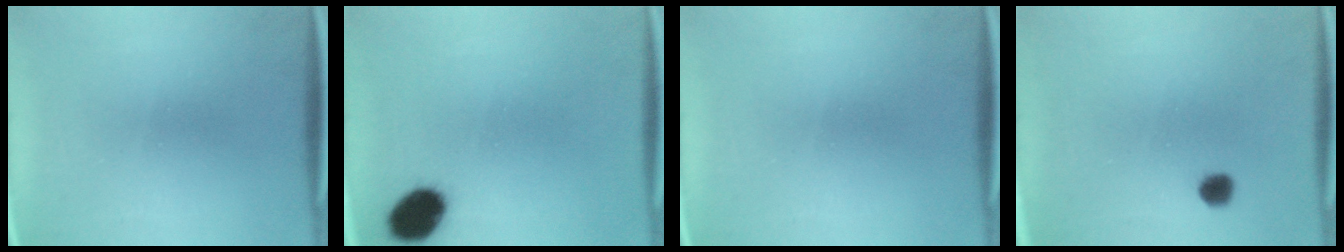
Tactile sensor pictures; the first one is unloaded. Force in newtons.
{"total": 8.7}
{"total": 0.0}
{"total": 2.2}